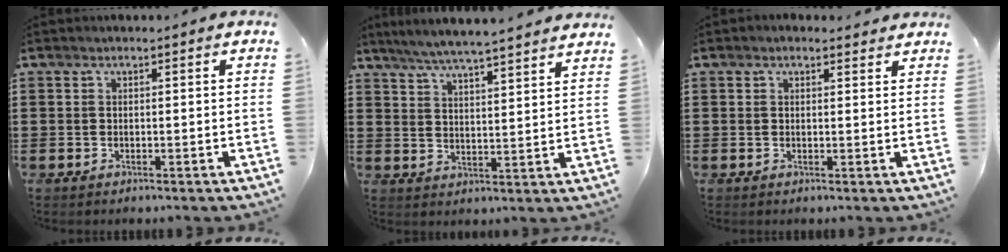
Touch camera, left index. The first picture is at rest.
{"total": 5.3, "force": [5.0, -0.6, 1.5], "torque": [-0.048, -0.028, 0.087]}
{"total": 1.3, "force": [1.1, 0.5, 0.4], "torque": [-0.011, 0.004, 0.021]}